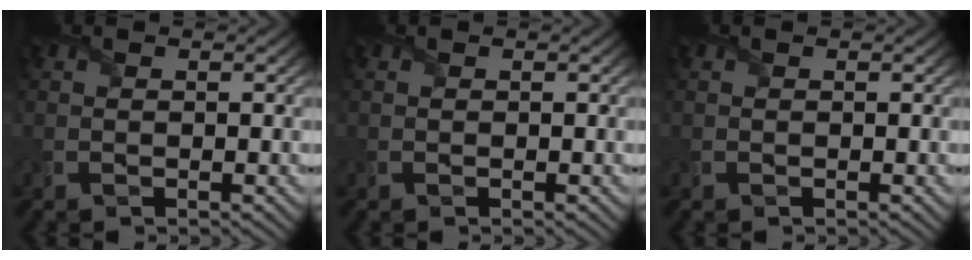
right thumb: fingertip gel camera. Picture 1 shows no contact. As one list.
[{"total": 0.0}, {"total": 0.0}]